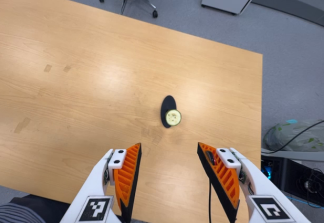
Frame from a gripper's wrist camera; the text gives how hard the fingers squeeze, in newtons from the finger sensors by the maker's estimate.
{"total": 0.0}